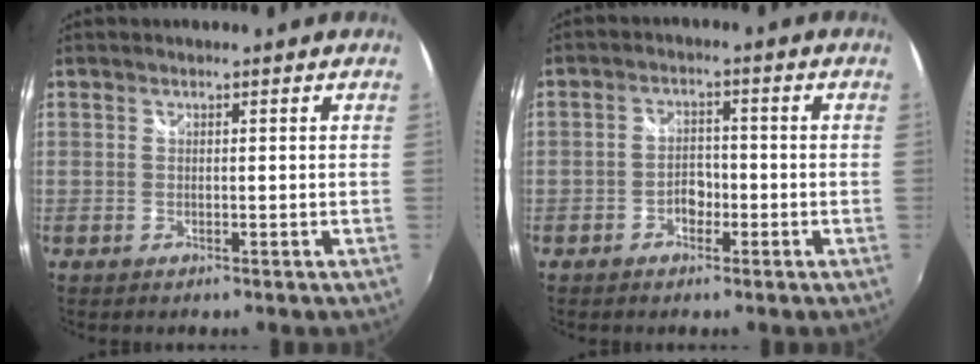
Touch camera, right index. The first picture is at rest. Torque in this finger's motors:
{"motor_torque": [-0.25, -0.01, -0.01, 0.00]}